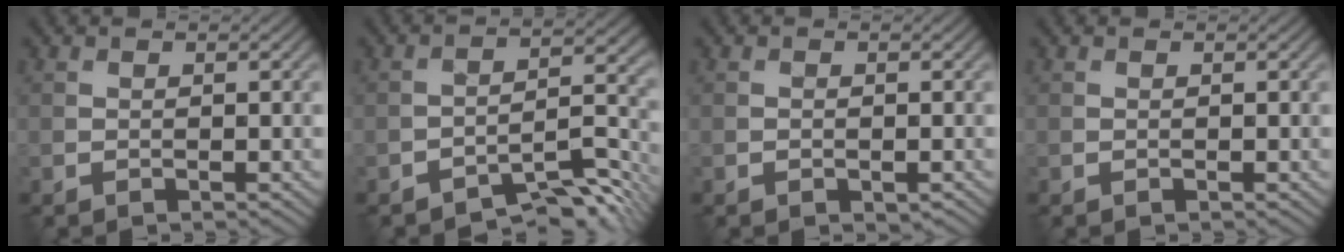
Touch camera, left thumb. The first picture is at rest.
{"total": 7.0, "force": [-5.4, 2.2, 4.0], "torque": [-0.046, 0.009, -0.095]}
{"total": 1.1, "force": [-0.6, 0.6, 0.8], "torque": [-0.011, -0.003, -0.009]}
{"total": 0.0}